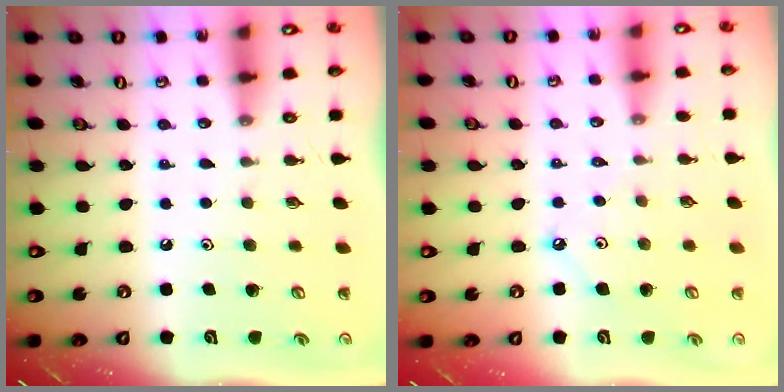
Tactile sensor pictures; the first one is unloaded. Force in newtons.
{"total": 3.0, "press": 3.0, "slide": 0.3}